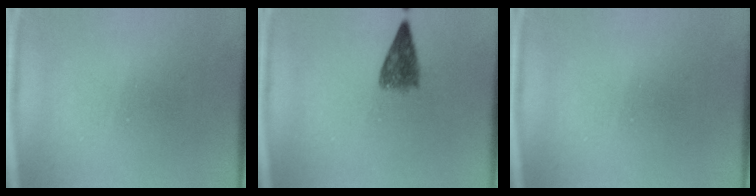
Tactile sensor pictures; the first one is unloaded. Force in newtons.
{"total": 4.1}
{"total": 0.0}